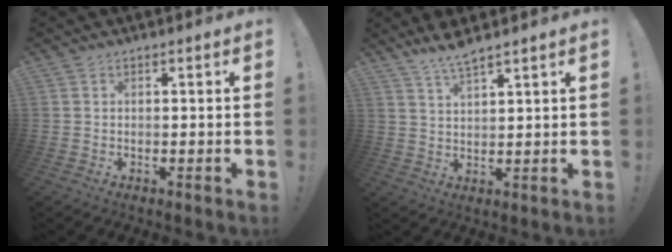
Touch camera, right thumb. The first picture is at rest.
{"total": 5.3, "force": [4.6, 0.3, 2.7], "torque": [-0.054, -0.026, 0.081]}